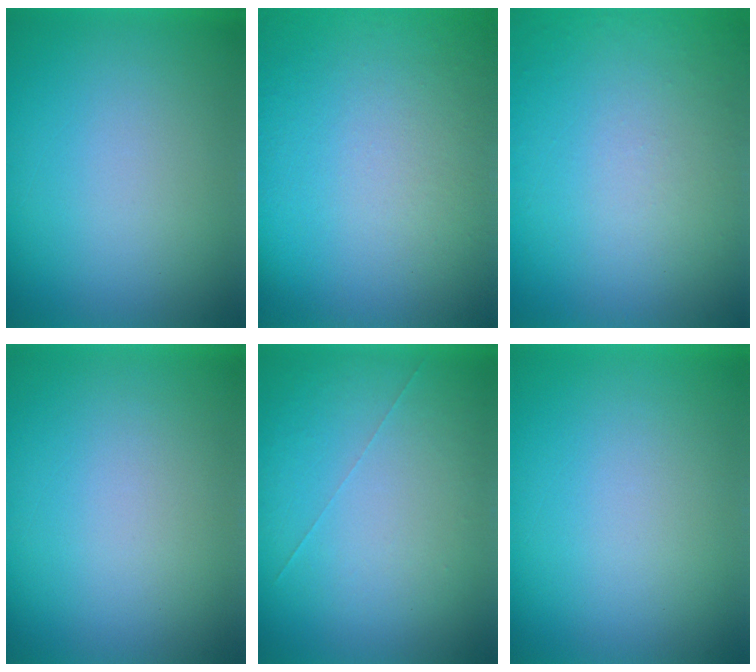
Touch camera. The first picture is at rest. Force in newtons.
{"total": 5.8}
{"total": 5.6}
{"total": 0.0}
{"total": 1.0}
{"total": 0.0}